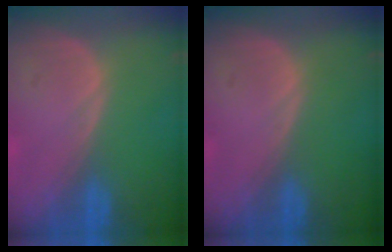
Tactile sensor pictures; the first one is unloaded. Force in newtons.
{"total": 0.0}